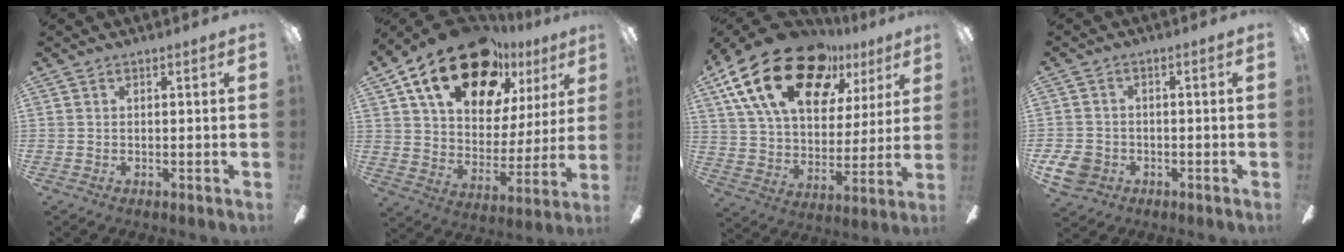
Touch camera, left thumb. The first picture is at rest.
{"total": 23.9, "force": [14.9, 12.8, 13.6], "torque": [-0.225, -0.082, 0.261]}
{"total": 24.4, "force": [14.4, 12.8, 15.0], "torque": [-0.273, -0.074, 0.256]}
{"total": 6.0, "force": [-2.4, 4.9, 2.5], "torque": [-0.075, 0.014, -0.047]}